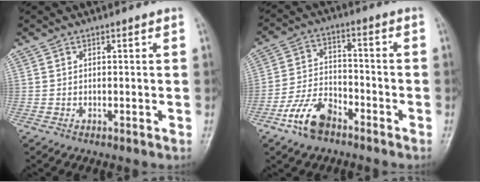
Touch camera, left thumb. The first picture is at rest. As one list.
[{"total": 8.8, "force": [-5.6, 4.6, 4.9], "torque": [-0.092, 0.028, -0.111]}]